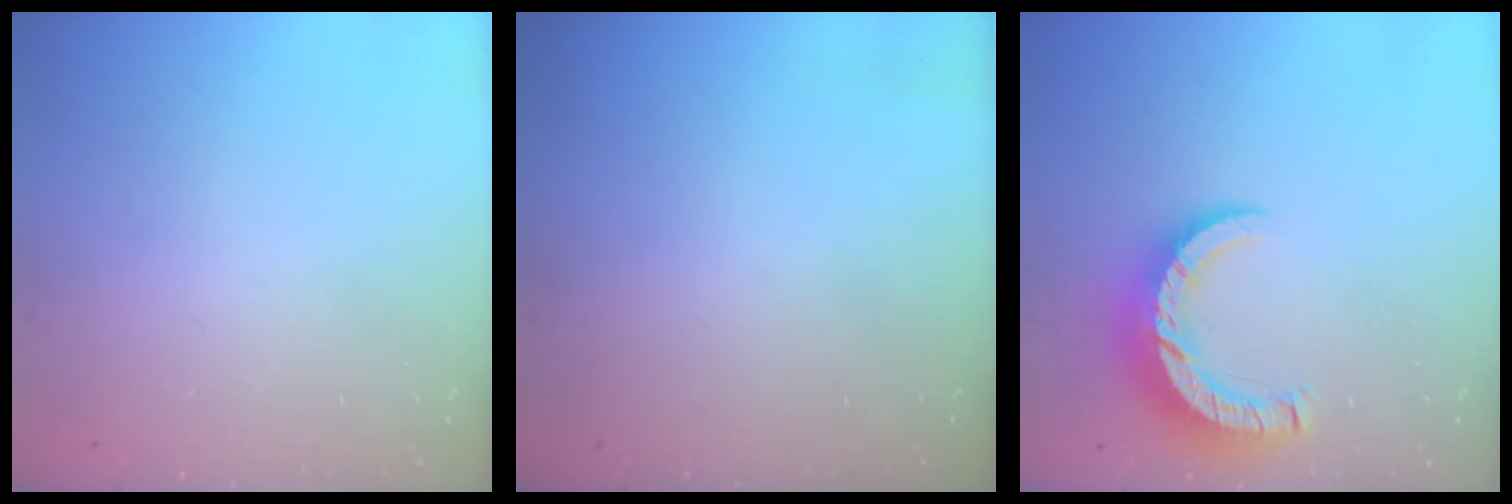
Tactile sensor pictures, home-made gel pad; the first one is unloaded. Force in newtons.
{"total": 0.0}
{"total": 8.9, "press": 8.9, "slide": 0.9}